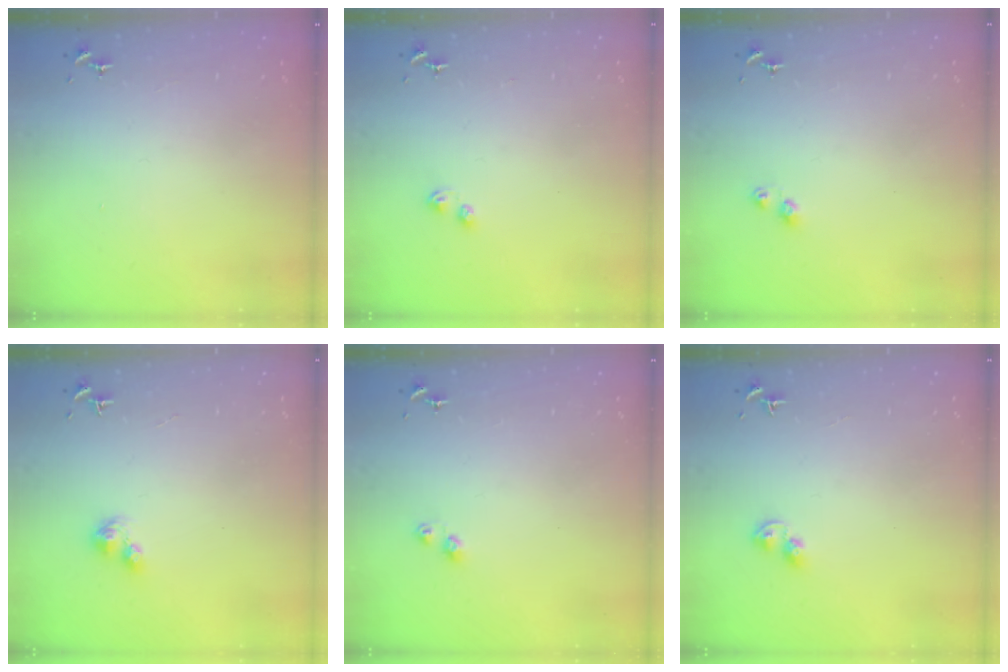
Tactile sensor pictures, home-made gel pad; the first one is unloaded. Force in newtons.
{"total": 2.3, "press": 2.2, "slide": 0.5}
{"total": 4.1, "press": 4.1, "slide": 0.5}
{"total": 3.5, "press": 3.5, "slide": 0.4}
{"total": 4.1, "press": 4.1, "slide": 0.5}
{"total": 5.0, "press": 5.0, "slide": 0.5}